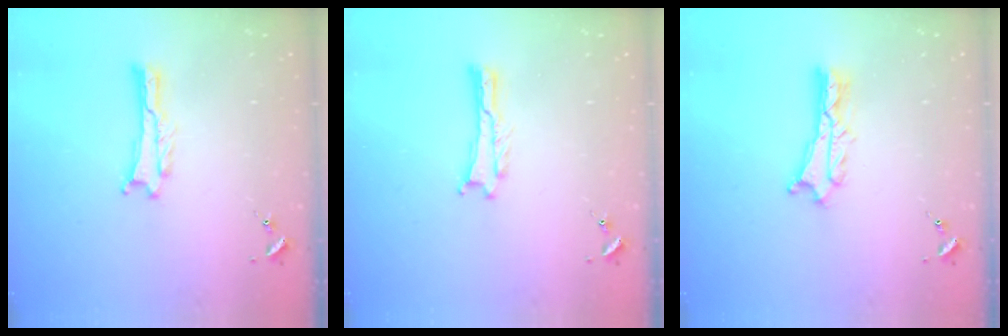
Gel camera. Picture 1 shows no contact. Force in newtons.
{"total": 0.0}
{"total": 2.7, "press": 2.6, "slide": 0.3}